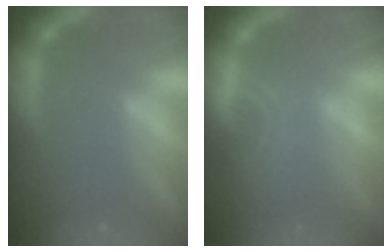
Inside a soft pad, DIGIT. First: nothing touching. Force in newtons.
{"total": 4.0}